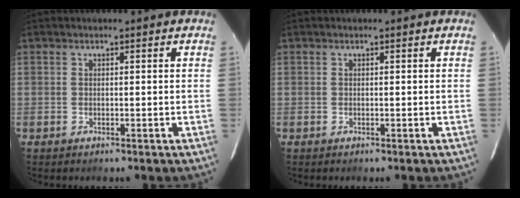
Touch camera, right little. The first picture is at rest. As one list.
[{"total": 0.0}]